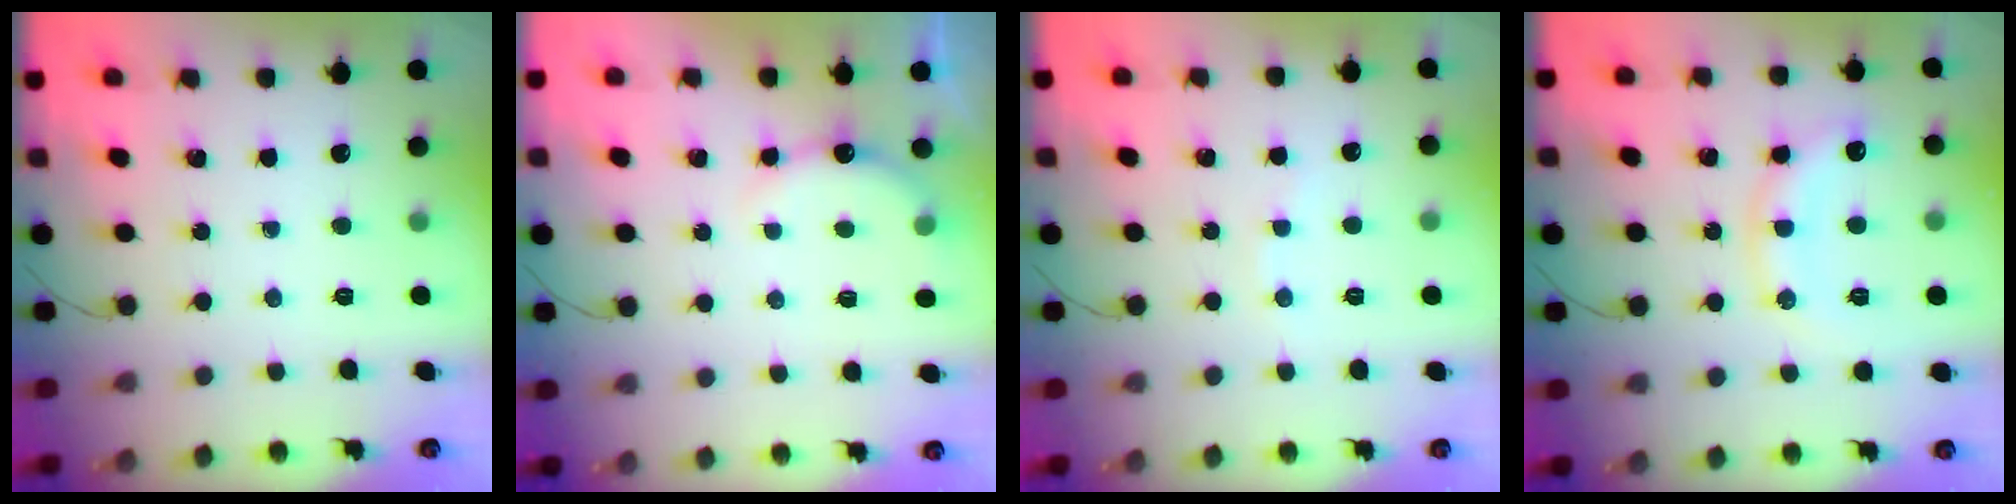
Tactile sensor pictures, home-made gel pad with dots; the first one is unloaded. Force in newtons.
{"total": 6.3, "press": 6.1, "slide": 1.4}
{"total": 2.3, "press": 2.1, "slide": 0.7}
{"total": 10.6, "press": 10.5, "slide": 0.7}